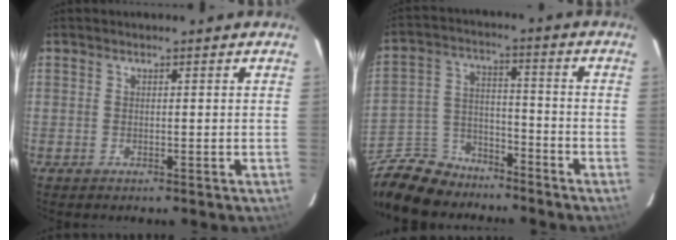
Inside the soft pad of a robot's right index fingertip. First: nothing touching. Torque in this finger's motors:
{"motor_torque": [0.88, -1.01, 0.14, 0.03]}